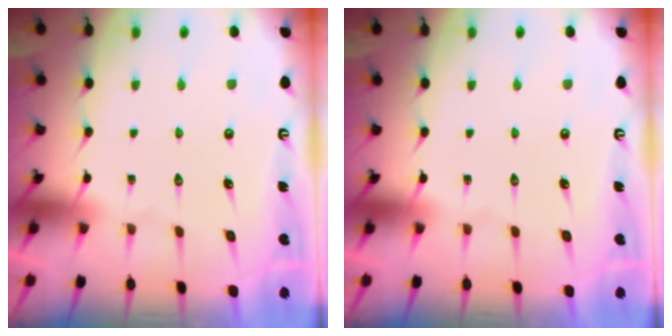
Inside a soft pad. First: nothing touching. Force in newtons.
{"total": 0.0}